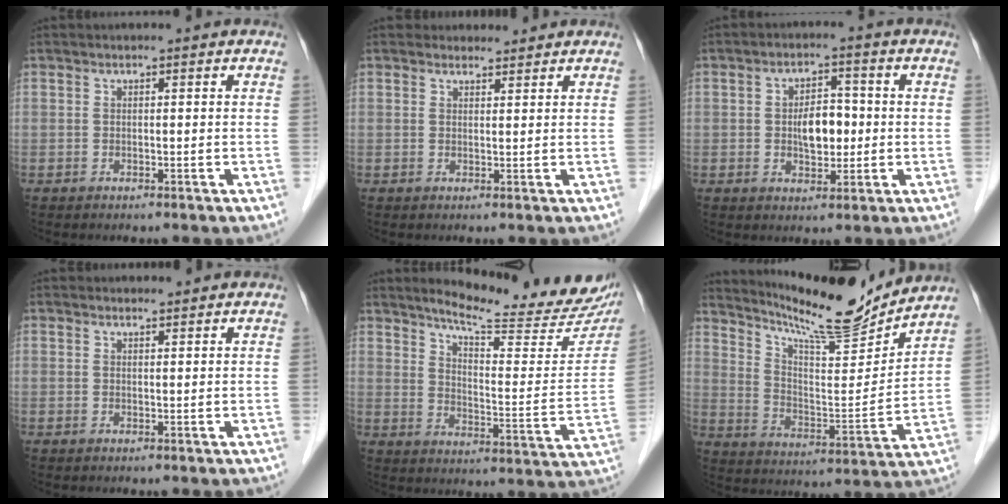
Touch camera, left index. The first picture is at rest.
{"total": 2.0, "force": [1.8, 0.8, -0.2], "torque": [0.001, 0.003, 0.024]}
{"total": 5.5, "force": [-0.2, 3.0, 4.7], "torque": [-0.080, 0.006, -0.003]}
{"total": 0.8, "force": [0.8, 0.1, -0.1], "torque": [-0.008, -0.002, 0.013]}
{"total": 20.9, "force": [18.6, 2.6, 9.2], "torque": [-0.125, -0.065, 0.230]}
{"total": 16.2, "force": [15.2, 0.8, 5.6], "torque": [-0.104, -0.026, 0.240]}